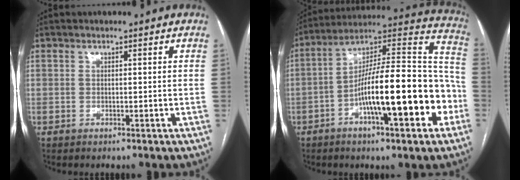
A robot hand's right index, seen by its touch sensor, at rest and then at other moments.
{"total": 22.3, "force": [-6.6, 4.1, 20.9], "torque": [-0.284, 0.030, -0.099]}